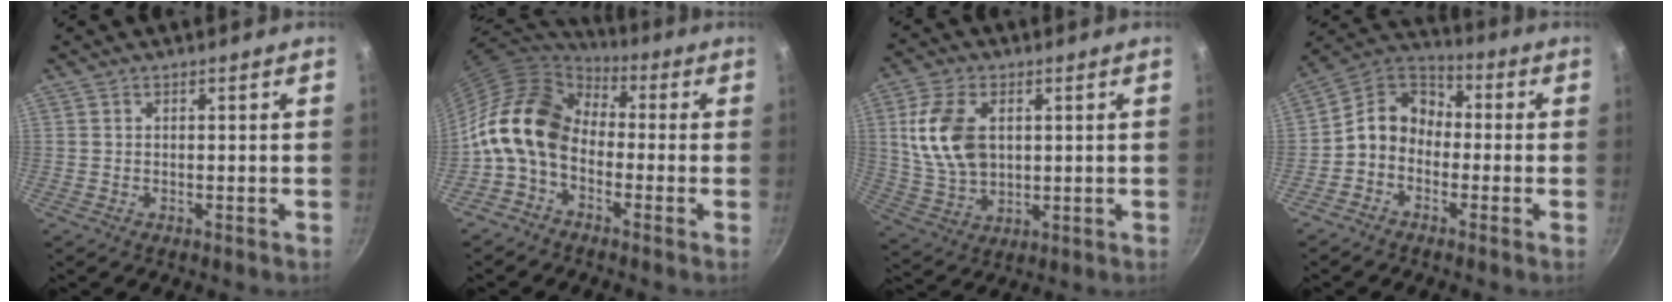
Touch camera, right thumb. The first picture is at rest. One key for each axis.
{"total": 14.3, "fx": -1.6, "fy": 10.3, "fz": 9.8, "tx": -0.157, "ty": 0.039, "tz": -0.052}
{"total": 12.6, "fx": 2.4, "fy": 8.1, "fz": 9.3, "tx": -0.168, "ty": -0.012, "tz": 0.053}
{"total": 9.1, "fx": -1.9, "fy": 7.4, "fz": 5.1, "tx": -0.060, "ty": 0.045, "tz": -0.064}